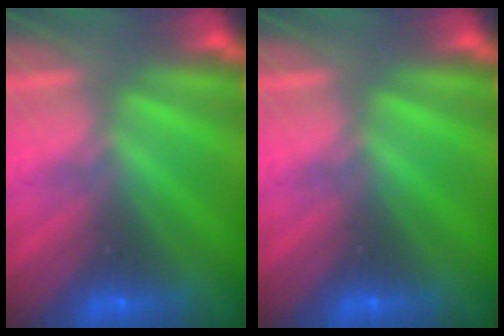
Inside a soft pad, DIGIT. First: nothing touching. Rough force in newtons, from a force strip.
{"total": 0.0}